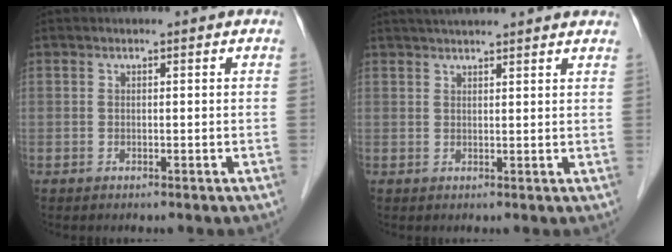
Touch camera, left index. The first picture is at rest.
{"total": 9.7, "force": [8.8, 0.7, 4.2], "torque": [-0.059, 0.030, 0.105]}